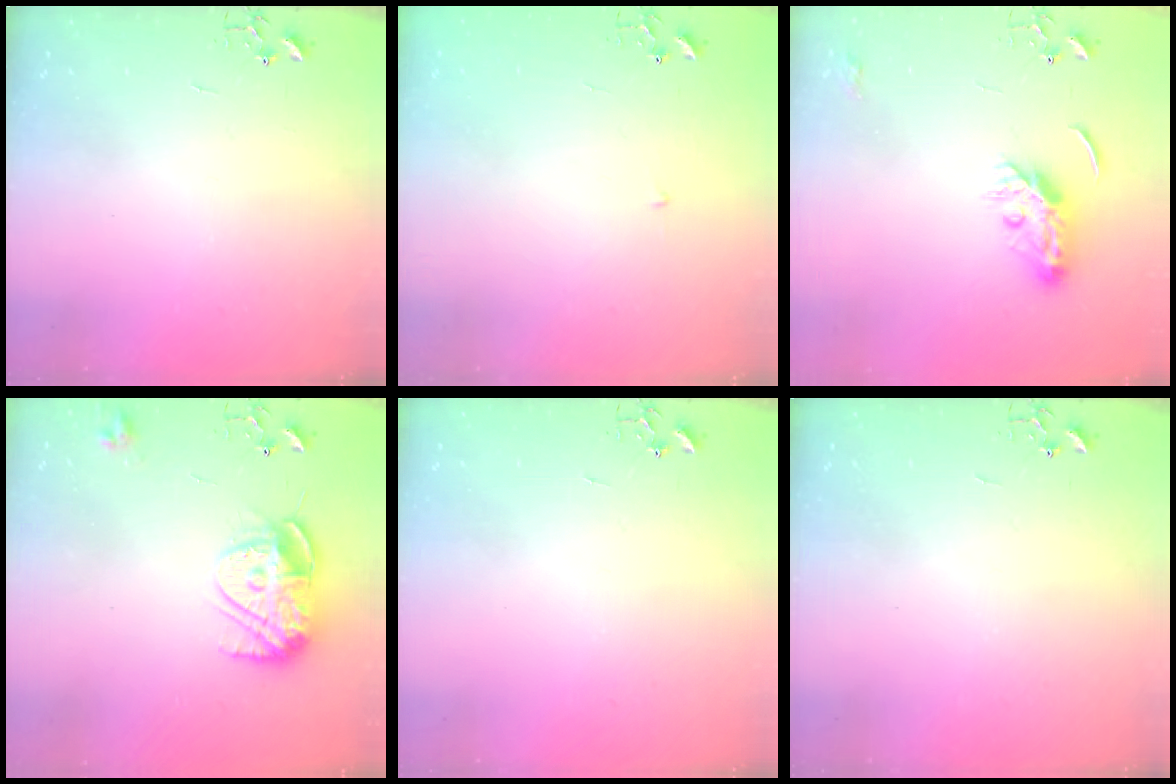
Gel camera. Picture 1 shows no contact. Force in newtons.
{"total": 2.3, "press": 2.3, "slide": 0.3}
{"total": 7.7, "press": 7.7, "slide": 0.2}
{"total": 12.6, "press": 12.6, "slide": 1.1}
{"total": 0.0}
{"total": 0.0}